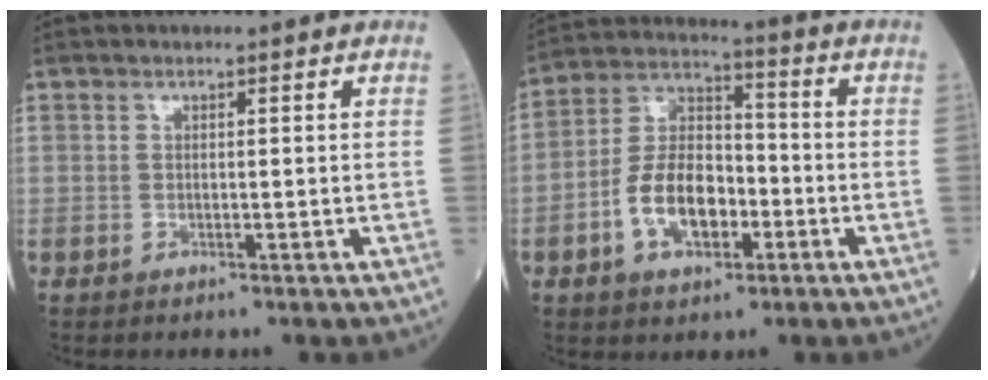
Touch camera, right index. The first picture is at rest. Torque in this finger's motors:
{"motor_torque": [1.34, -0.78, 0.21, 0.06]}